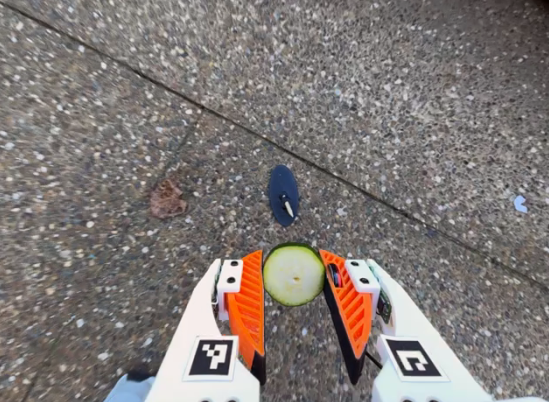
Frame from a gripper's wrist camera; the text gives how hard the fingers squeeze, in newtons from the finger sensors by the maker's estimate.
{"total": 7.2, "left": 6.9, "right": 7.4}